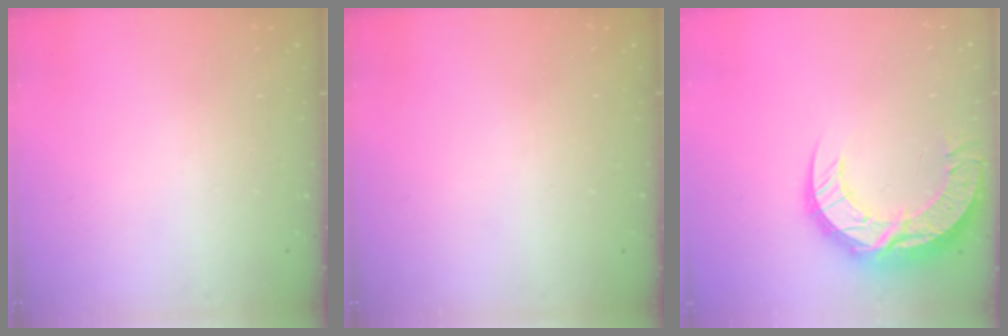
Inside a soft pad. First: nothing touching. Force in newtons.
{"total": 0.0}
{"total": 16.1, "press": 16.1, "slide": 1.3}